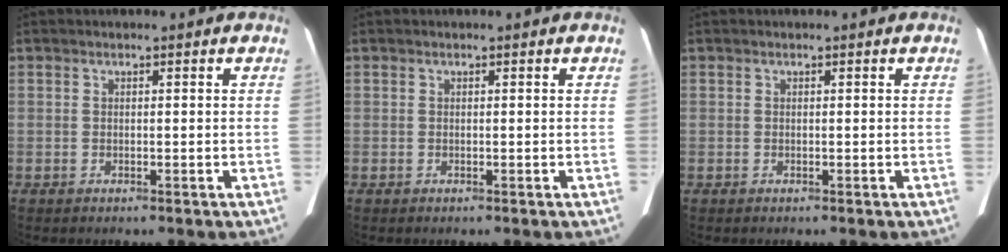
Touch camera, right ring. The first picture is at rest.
{"total": 0.0}
{"total": 0.0}